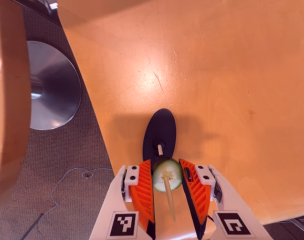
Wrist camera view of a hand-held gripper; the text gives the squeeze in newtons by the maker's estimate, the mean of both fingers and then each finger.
{"total": 6.4, "left": 6.1, "right": 6.7}